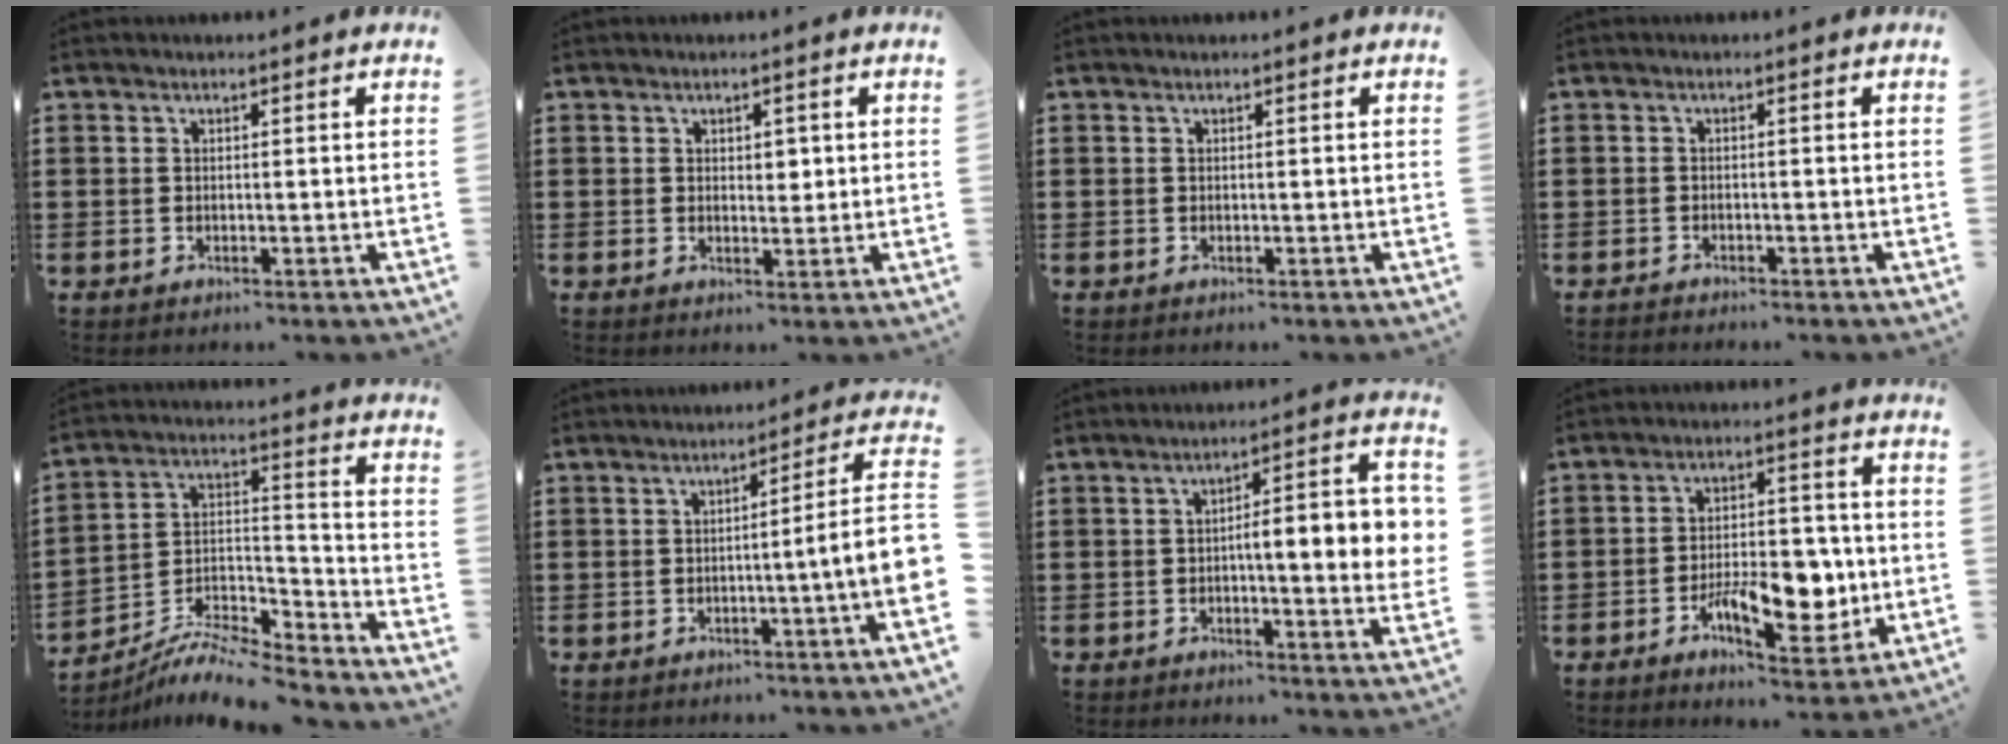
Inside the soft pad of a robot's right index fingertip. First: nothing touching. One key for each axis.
{"total": 2.1, "fx": 0.5, "fy": 1.3, "fz": 1.5, "tx": -0.023, "ty": 0.006, "tz": 0.006}
{"total": 0.0}
{"total": 1.0, "fx": -1.0, "fy": 0.1, "fz": -0.1, "tx": -0.001, "ty": 0.002, "tz": -0.022}
{"total": 8.8, "fx": -8.3, "fy": 1.4, "fz": 2.4, "tx": -0.043, "ty": 0.018, "tz": -0.165}
{"total": 7.1, "fx": -1.2, "fy": -0.3, "fz": 6.9, "tx": -0.118, "ty": -0.020, "tz": -0.024}
{"total": 8.2, "fx": -0.1, "fy": 1.5, "fz": 8.0, "tx": -0.126, "ty": 0.000, "tz": -0.008}
{"total": 11.0, "fx": -3.1, "fy": 5.2, "fz": 9.2, "tx": -0.141, "ty": -0.002, "tz": -0.051}